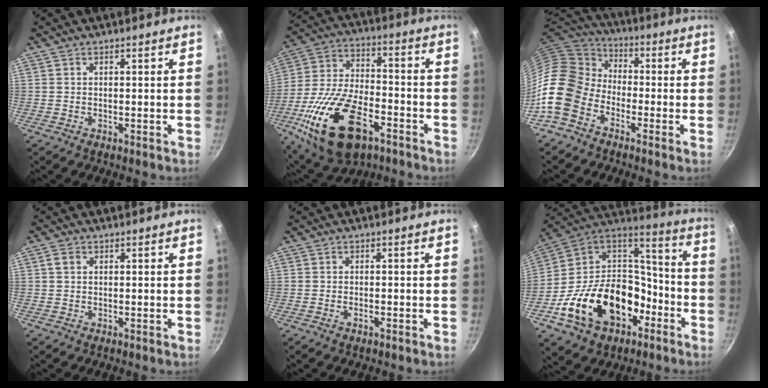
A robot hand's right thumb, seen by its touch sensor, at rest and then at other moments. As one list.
[{"total": 22.8, "force": [-9.9, 11.9, 16.7], "torque": [-0.318, 0.027, -0.178]}, {"total": 16.4, "force": [-6.7, 11.7, 9.3], "torque": [-0.166, 0.058, -0.157]}, {"total": 1.4, "force": [0.4, 1.1, 0.8], "torque": [-0.014, 0.003, 0.006]}, {"total": 1.1, "force": [-0.6, 0.4, 0.8], "torque": [-0.021, 0.004, -0.013]}, {"total": 26.3, "force": [-10.2, 18.0, 16.2], "torque": [-0.248, 0.084, -0.160]}]